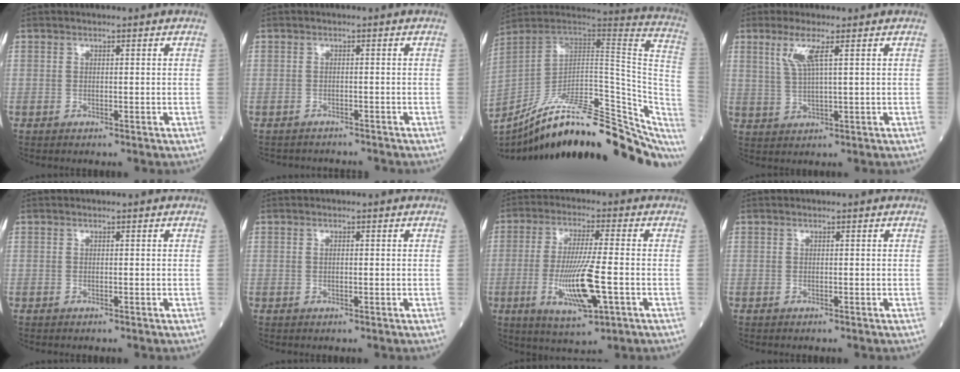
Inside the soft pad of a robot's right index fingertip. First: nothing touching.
{"total": 4.1, "force": [-4.0, 1.1, -0.1], "torque": [0.007, -0.004, -0.054]}
{"total": 30.1, "force": [-22.6, 8.2, 18.1], "torque": [-0.209, 0.002, -0.320]}
{"total": 4.3, "force": [2.0, -0.1, 3.8], "torque": [-0.085, -0.001, 0.045]}
{"total": 0.0}
{"total": 0.6, "force": [0.1, 0.2, 0.6], "torque": [-0.013, 0.000, 0.003]}
{"total": 11.0, "force": [-3.0, 1.1, 10.6], "torque": [-0.207, -0.017, -0.051]}
{"total": 0.0}